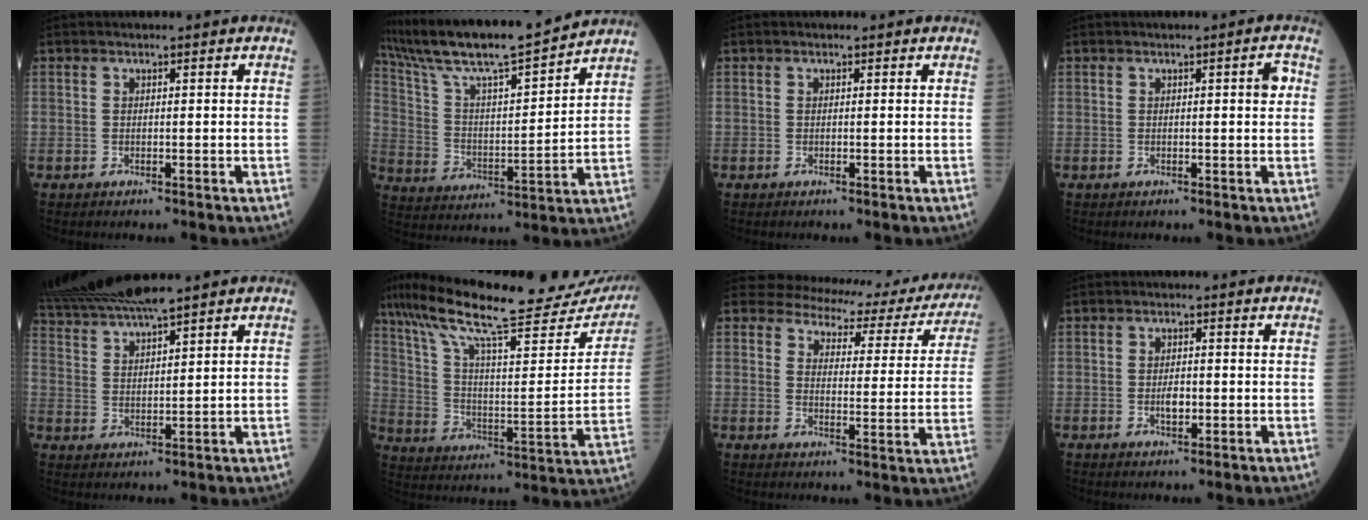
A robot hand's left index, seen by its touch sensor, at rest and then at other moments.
{"total": 18.2, "force": [16.1, 0.5, 8.5], "torque": [-0.161, 0.005, 0.280]}
{"total": 0.0}
{"total": 1.7, "force": [0.4, 0.3, 1.6], "torque": [-0.018, 0.006, 0.002]}
{"total": 10.5, "force": [9.4, -0.8, 4.5], "torque": [-0.094, 0.021, 0.177]}
{"total": 30.1, "force": [25.0, 5.3, 15.8], "torque": [-0.271, -0.018, 0.345]}
{"total": 17.9, "force": [16.8, 5.1, 3.3], "torque": [-0.024, -0.050, 0.174]}
{"total": 2.0, "force": [-0.6, 1.0, 1.7], "torque": [-0.031, -0.002, -0.009]}